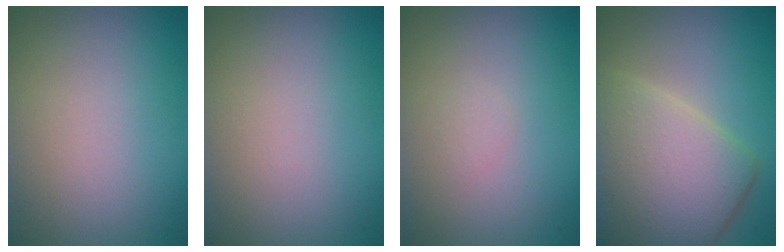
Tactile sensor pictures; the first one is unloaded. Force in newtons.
{"total": 0.0}
{"total": 0.5, "press": 0.5, "slide": 0.0}
{"total": 8.4, "press": 8.4, "slide": 0.4}